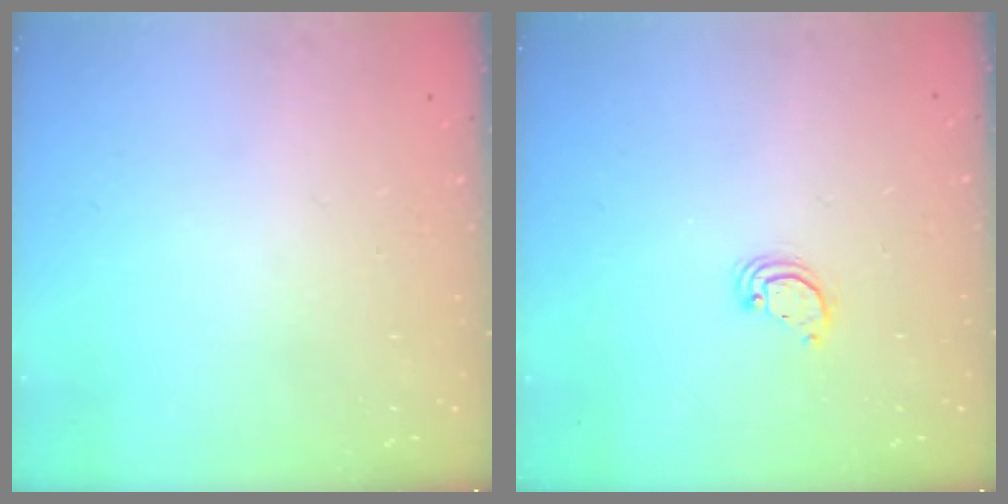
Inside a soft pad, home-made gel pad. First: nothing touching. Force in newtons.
{"total": 3.5, "press": 3.5, "slide": 0.3}